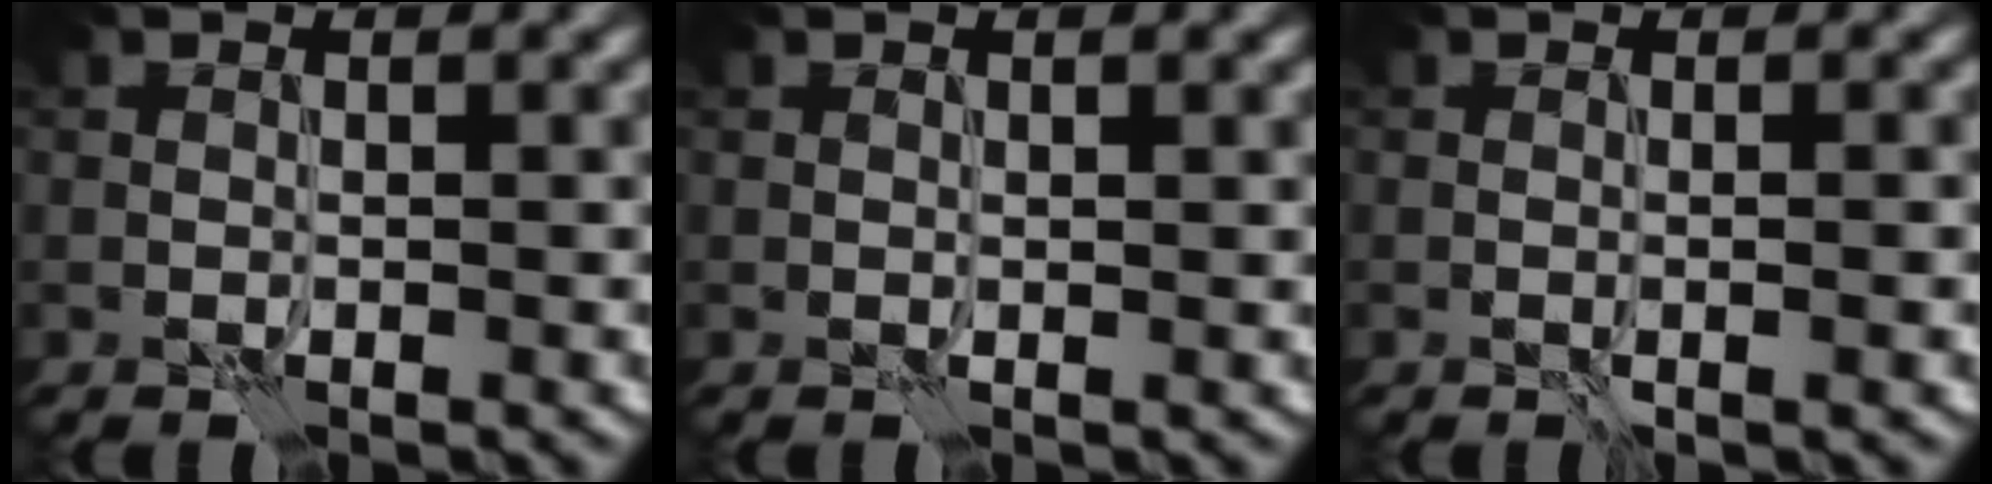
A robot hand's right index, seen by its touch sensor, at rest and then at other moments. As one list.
[{"total": 0.8, "force": [0.5, 0.1, 0.5], "torque": [-0.009, -0.001, 0.006]}, {"total": 1.3, "force": [-0.2, 0.3, 1.2], "torque": [-0.012, -0.001, -0.004]}]